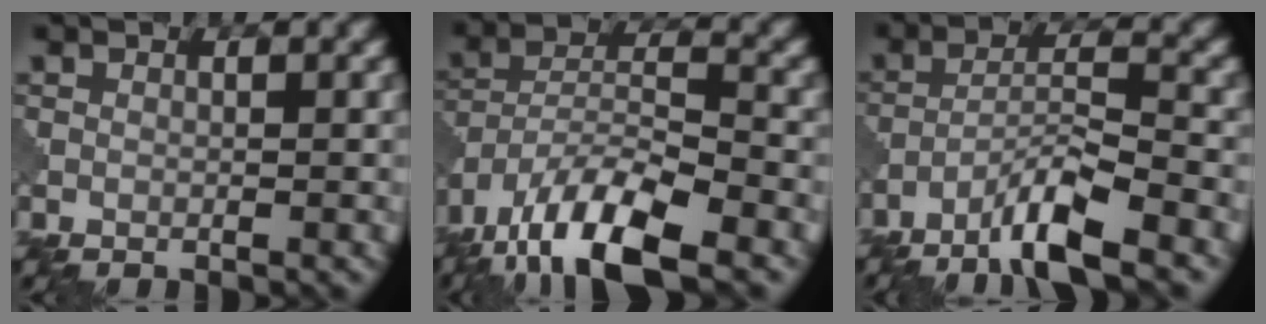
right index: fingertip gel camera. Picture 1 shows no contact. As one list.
[{"total": 11.7, "force": [-8.0, 3.7, 7.6], "torque": [-0.135, 0.000, -0.156]}, {"total": 6.2, "force": [-4.3, 0.7, 4.4], "torque": [-0.075, 0.005, -0.087]}]